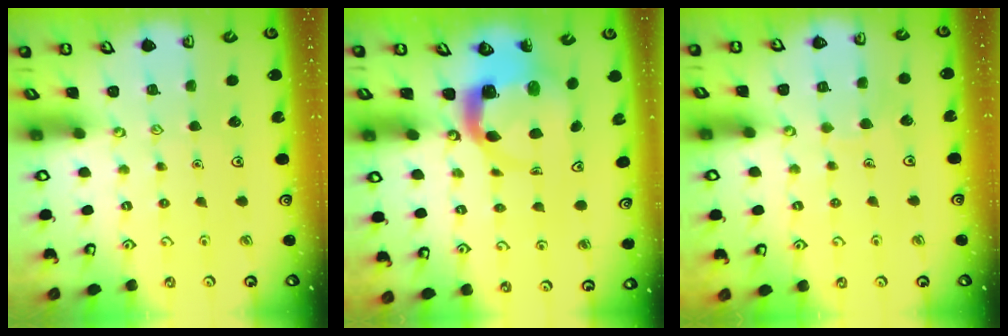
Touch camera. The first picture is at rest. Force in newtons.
{"total": 4.0, "press": 4.0, "slide": 0.3}
{"total": 3.3, "press": 3.3, "slide": 0.3}